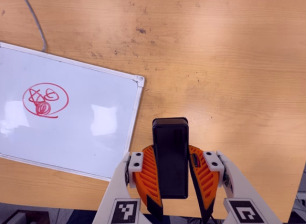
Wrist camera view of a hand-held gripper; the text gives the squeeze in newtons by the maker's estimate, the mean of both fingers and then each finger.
{"total": 10.7, "left": 8.5, "right": 13.0}